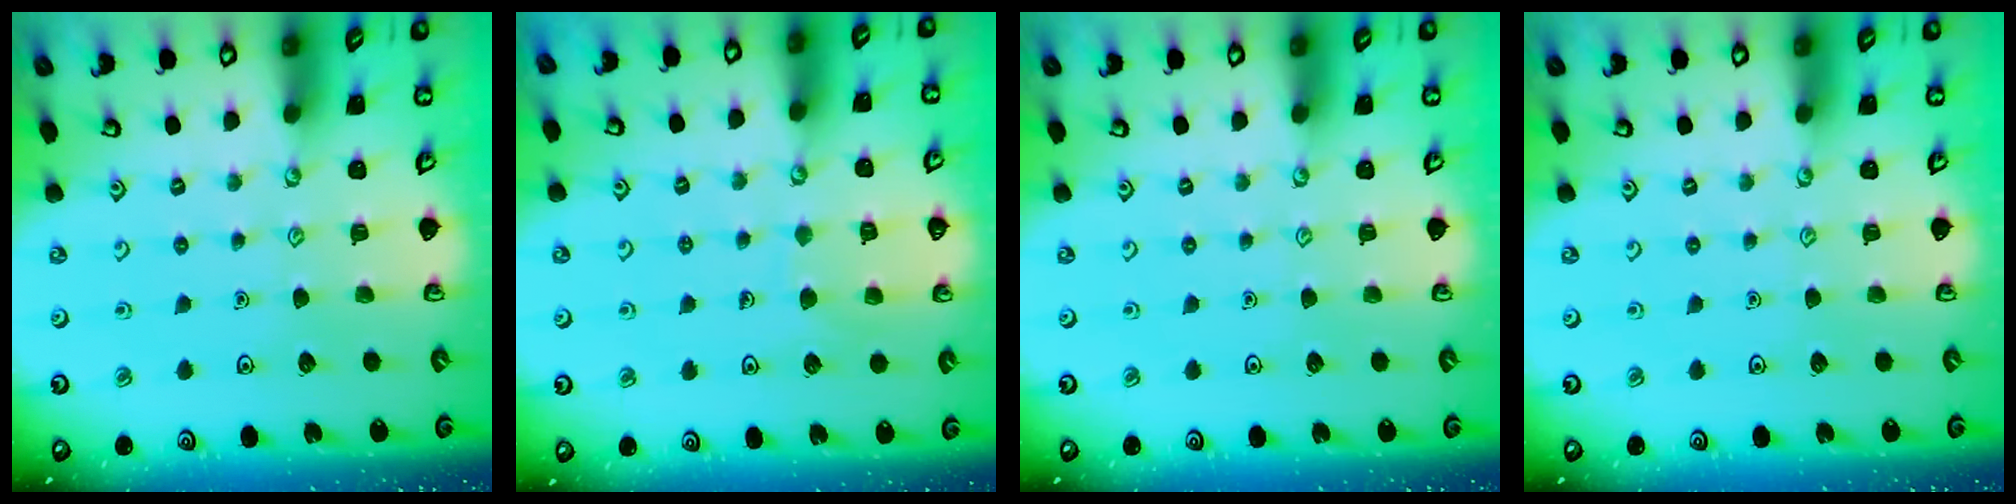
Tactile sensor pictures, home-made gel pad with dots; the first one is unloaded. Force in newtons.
{"total": 5.7, "press": 5.7, "slide": 0.4}
{"total": 0.0}
{"total": 0.0}